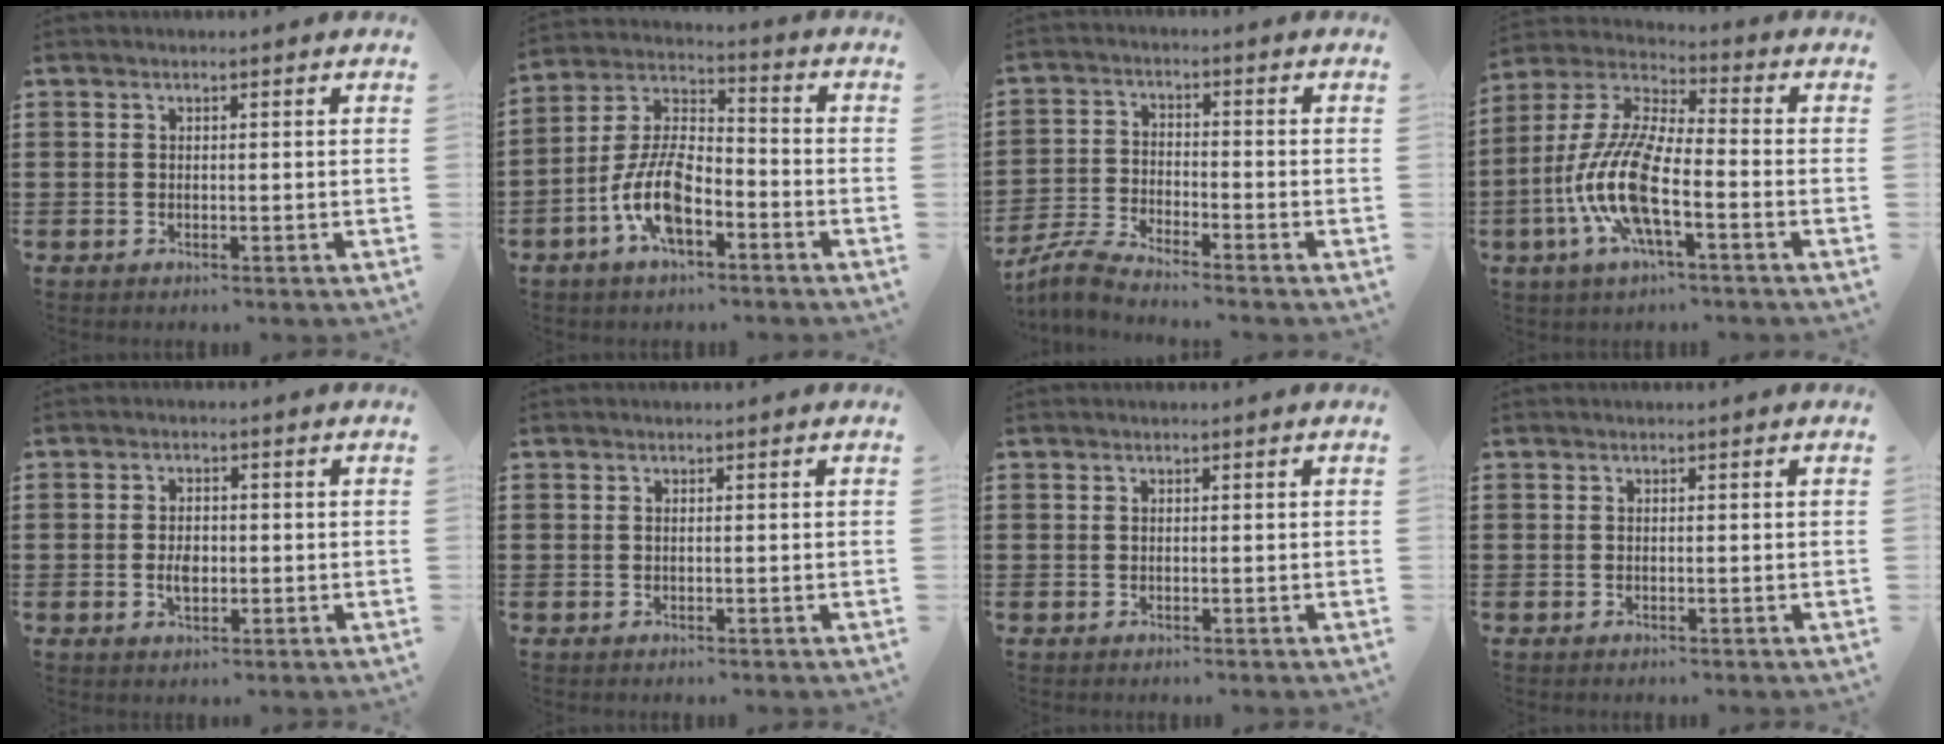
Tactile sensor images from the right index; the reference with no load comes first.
{"total": 9.9, "force": [-4.6, 4.5, 7.5], "torque": [-0.178, 0.000, -0.090]}
{"total": 4.7, "force": [-4.5, -0.3, 1.0], "torque": [-0.039, -0.009, -0.097]}
{"total": 12.4, "force": [-4.7, 3.7, 10.9], "torque": [-0.265, -0.016, -0.098]}
{"total": 2.9, "force": [-0.4, 1.8, 2.3], "torque": [-0.037, 0.000, -0.008]}
{"total": 0.0}
{"total": 0.0}
{"total": 0.0}